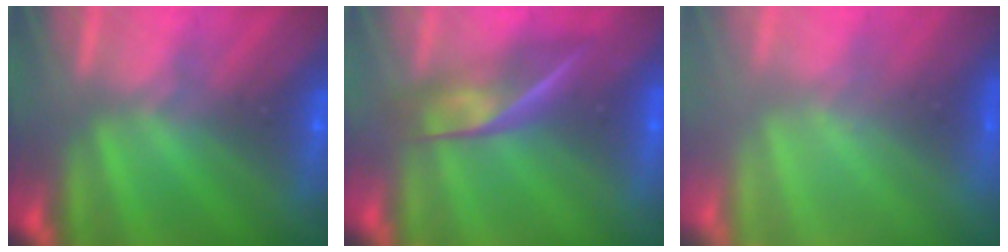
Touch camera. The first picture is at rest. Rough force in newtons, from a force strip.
{"total": 2.5}
{"total": 8.6}